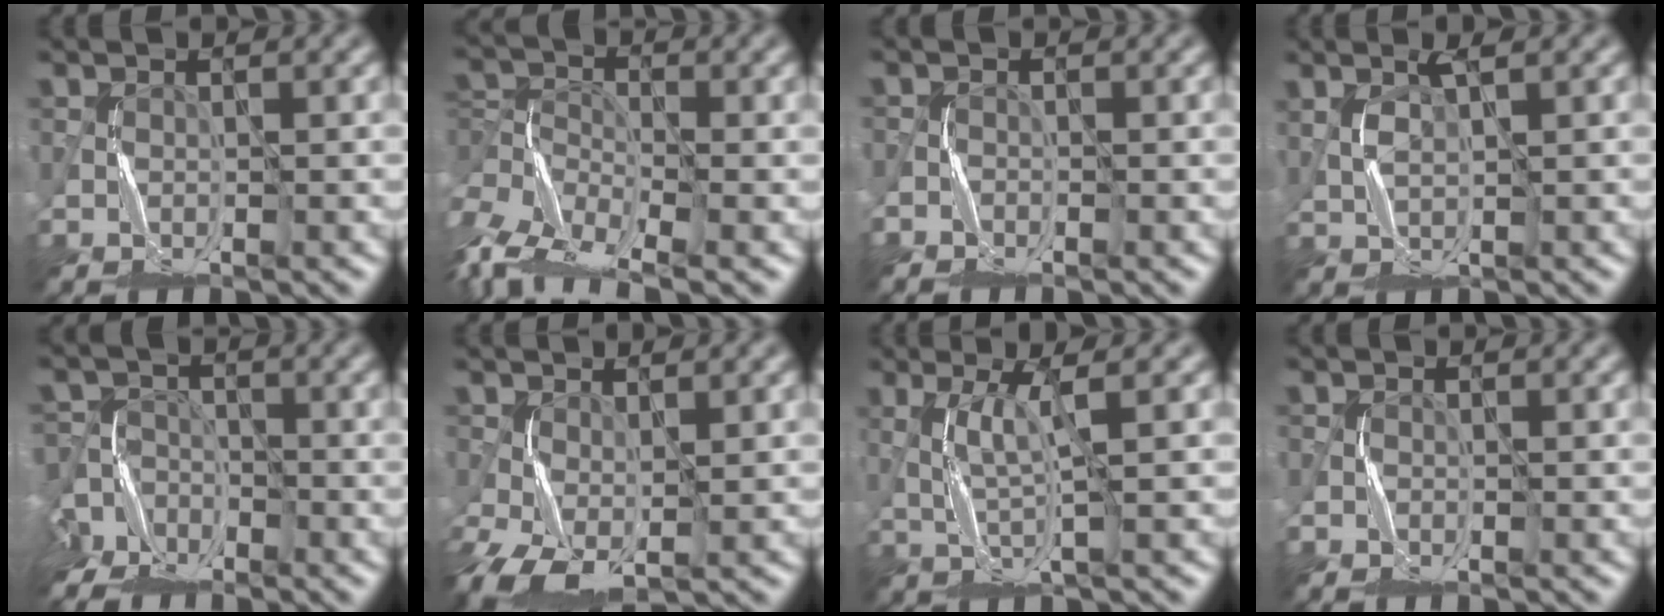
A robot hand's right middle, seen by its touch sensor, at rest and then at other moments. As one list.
[{"total": 8.2, "force": [-6.2, 3.3, 4.2], "torque": [-0.073, -0.001, -0.116]}, {"total": 1.4, "force": [-1.2, 0.6, -0.2], "torque": [0.007, 0.000, -0.025]}, {"total": 1.4, "force": [0.7, 0.3, 1.2], "torque": [-0.030, -0.005, 0.020]}, {"total": 8.4, "force": [-6.2, 5.3, 1.9], "torque": [-0.034, -0.023, -0.113]}, {"total": 6.1, "force": [-1.7, 3.6, 4.6], "torque": [-0.119, -0.010, -0.031]}, {"total": 2.4, "force": [0.3, -0.1, 2.4], "torque": [-0.057, -0.005, 0.015]}, {"total": 0.8, "force": [-0.7, 0.4, 0.0], "torque": [0.005, 0.000, -0.013]}]